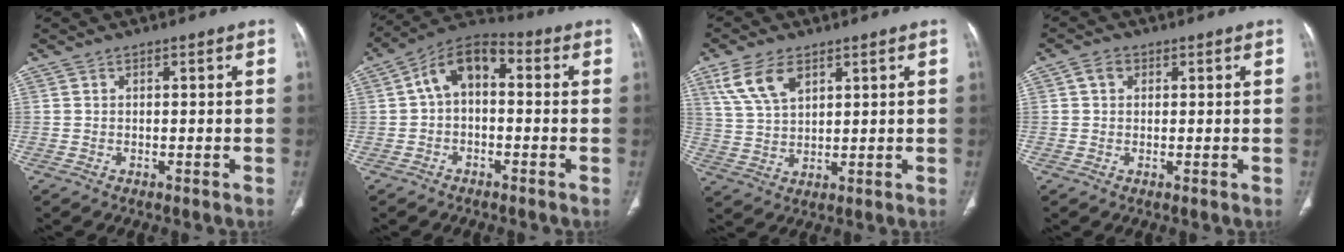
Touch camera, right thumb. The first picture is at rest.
{"total": 9.2, "force": [0.5, 5.6, 7.3], "torque": [-0.109, 0.033, -0.009]}
{"total": 8.6, "force": [4.5, 4.6, 5.7], "torque": [-0.103, -0.011, 0.093]}
{"total": 2.7, "force": [0.9, 2.0, 1.5], "torque": [-0.020, 0.006, 0.015]}